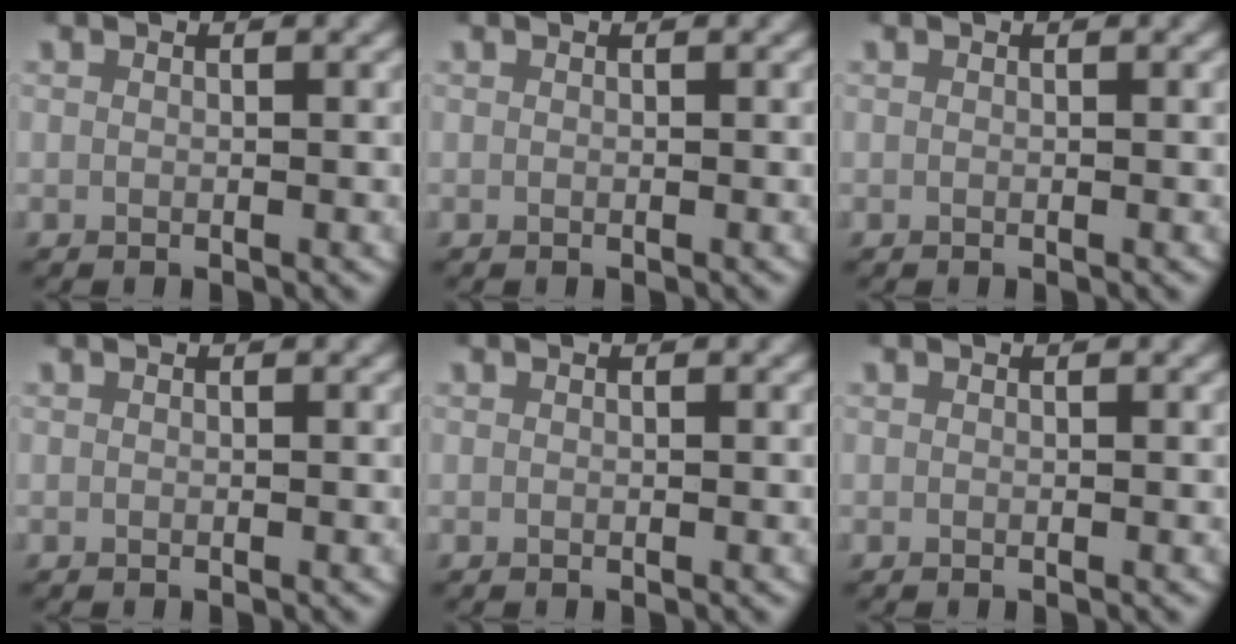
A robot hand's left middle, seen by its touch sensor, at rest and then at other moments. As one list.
[{"total": 0.0}, {"total": 0.0}, {"total": 0.0}, {"total": 0.0}, {"total": 0.0}]